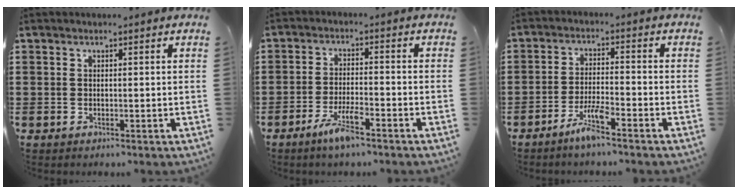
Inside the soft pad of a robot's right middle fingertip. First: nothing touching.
{"total": 5.1, "force": [-3.3, 0.9, 3.8], "torque": [-0.080, -0.001, -0.064]}
{"total": 4.7, "force": [-3.4, 0.4, 3.2], "torque": [-0.066, -0.001, -0.065]}